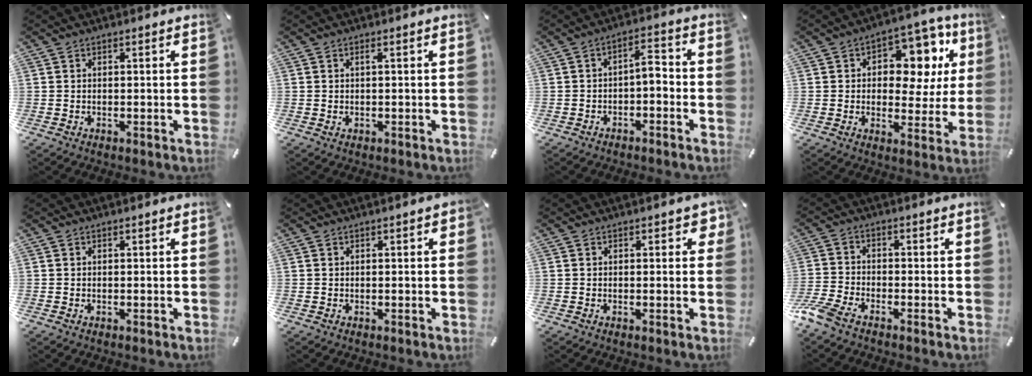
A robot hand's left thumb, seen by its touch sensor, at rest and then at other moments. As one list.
[{"total": 1.1, "force": [0.3, 0.3, 1.0], "torque": [-0.019, 0.001, 0.004]}, {"total": 4.7, "force": [-1.8, 2.4, 3.7], "torque": [-0.068, 0.020, -0.037]}, {"total": 12.9, "force": [4.6, 8.8, 8.2], "torque": [-0.098, -0.034, 0.077]}, {"total": 0.0}, {"total": 1.1, "force": [0.2, 0.2, 1.1], "torque": [-0.012, -0.001, 0.001]}, {"total": 2.4, "force": [0.5, 1.1, 2.0], "torque": [-0.026, 0.000, 0.004]}, {"total": 5.3, "force": [-4.2, 1.9, 2.6], "torque": [-0.081, 0.002, -0.087]}]